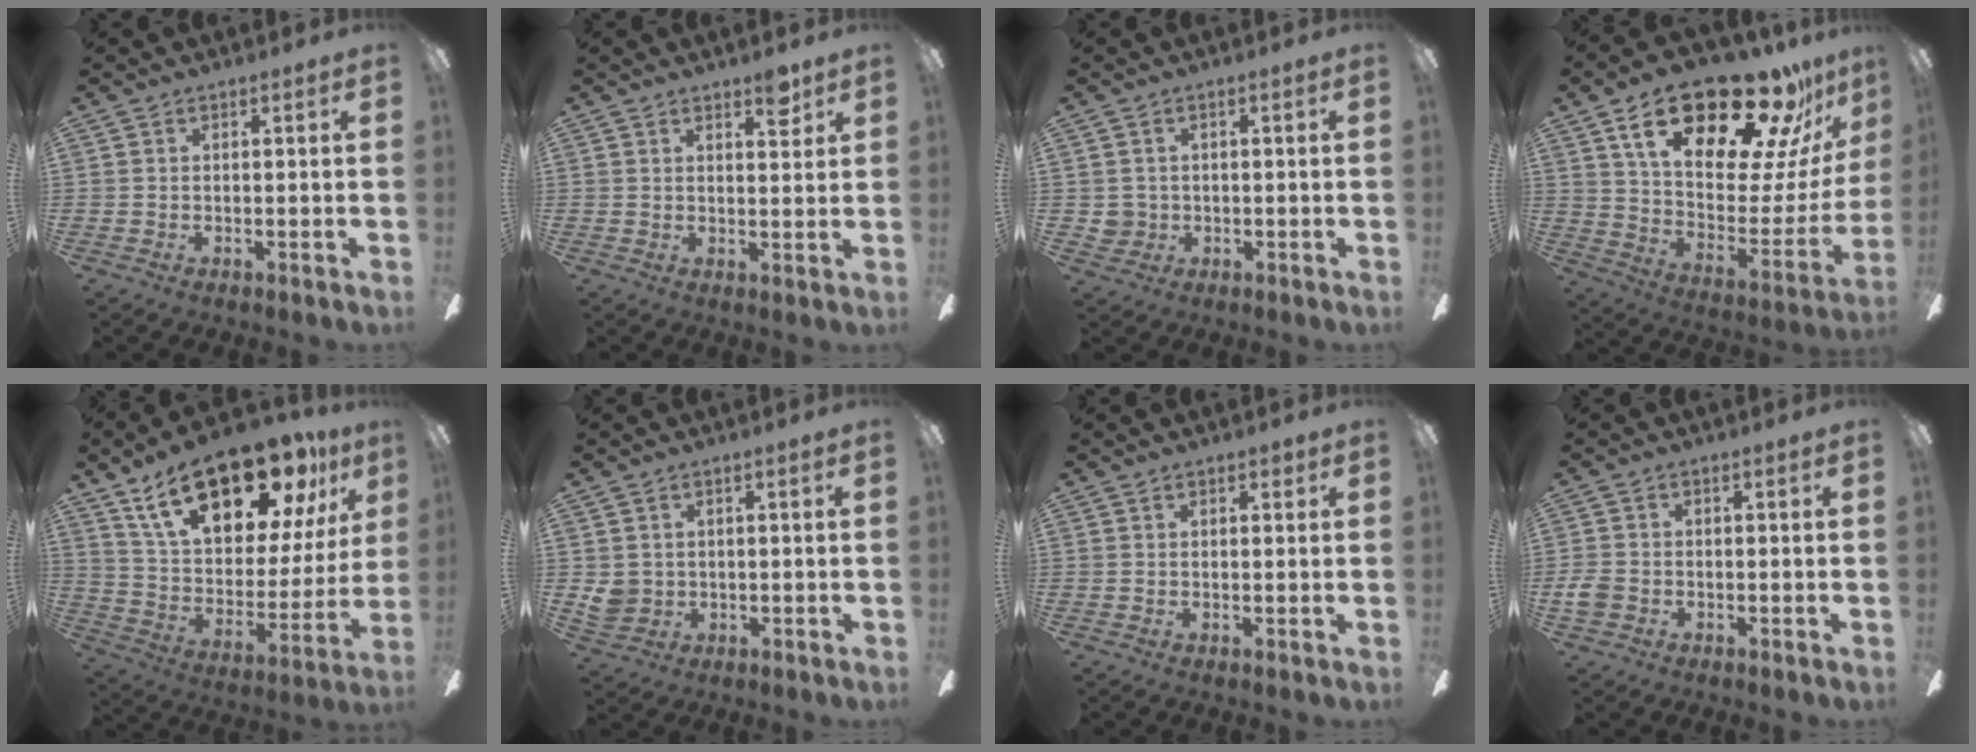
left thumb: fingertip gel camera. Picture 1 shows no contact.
{"total": 4.5, "force": [3.4, 1.4, 2.5], "torque": [-0.015, -0.020, 0.052]}
{"total": 3.3, "force": [0.0, 3.2, 0.6], "torque": [-0.016, 0.008, 0.002]}
{"total": 28.4, "force": [19.6, 10.2, 17.8], "torque": [-0.280, -0.121, 0.333]}
{"total": 24.1, "force": [16.0, 10.8, 14.4], "torque": [-0.243, -0.086, 0.280]}
{"total": 4.1, "force": [0.6, 3.9, 1.1], "torque": [-0.027, 0.006, 0.012]}
{"total": 1.4, "force": [0.7, 0.9, 0.8], "torque": [-0.008, 0.001, 0.010]}
{"total": 3.7, "force": [-1.2, 2.9, 2.0], "torque": [-0.043, 0.006, -0.024]}